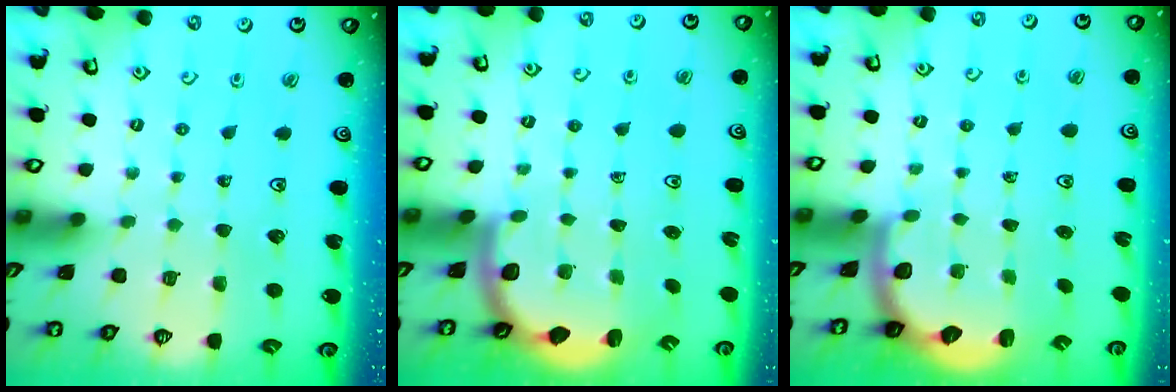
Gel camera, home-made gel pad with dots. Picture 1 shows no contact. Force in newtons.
{"total": 2.6, "press": 2.5, "slide": 0.6}
{"total": 2.4, "press": 2.1, "slide": 1.3}